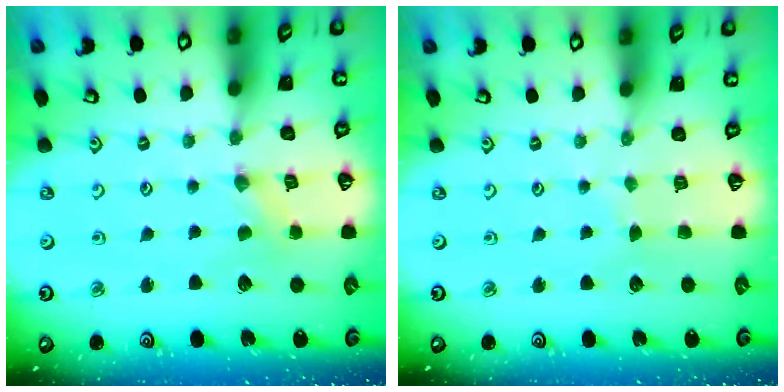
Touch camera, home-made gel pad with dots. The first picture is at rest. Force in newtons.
{"total": 1.6, "press": 1.6, "slide": 0.2}